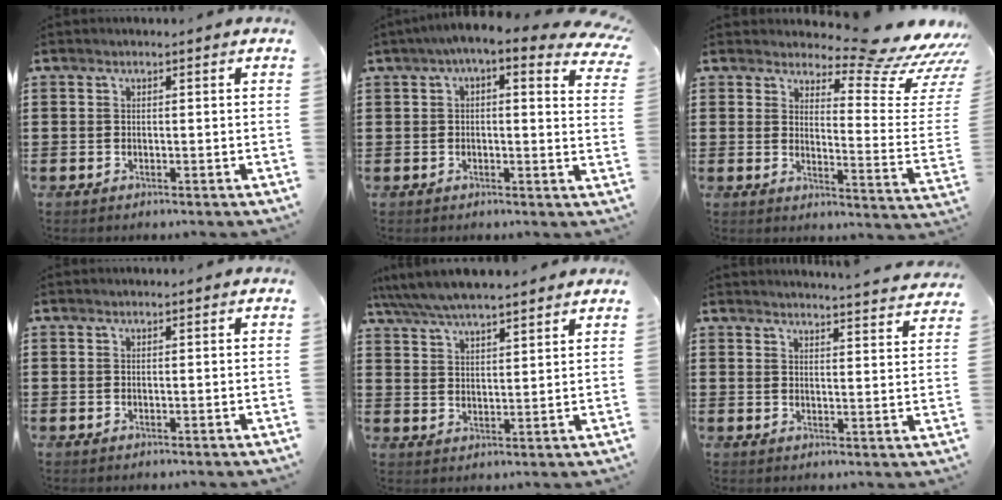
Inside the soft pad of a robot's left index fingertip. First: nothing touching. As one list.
[{"total": 4.4, "force": [2.9, 0.2, 3.3], "torque": [-0.067, -0.015, 0.044]}, {"total": 10.3, "force": [8.8, 1.3, 5.3], "torque": [-0.088, -0.071, 0.143]}, {"total": 0.0}, {"total": 5.3, "force": [5.0, 0.5, 1.6], "torque": [-0.050, -0.017, 0.089]}, {"total": 3.7, "force": [3.6, -0.8, 0.0], "torque": [-0.006, -0.029, 0.060]}]